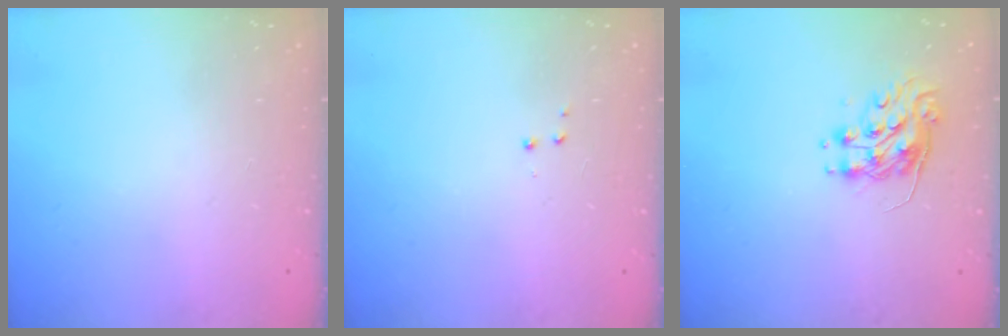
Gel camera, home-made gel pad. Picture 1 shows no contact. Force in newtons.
{"total": 2.8, "press": 2.7, "slide": 0.5}
{"total": 8.8, "press": 8.7, "slide": 0.4}